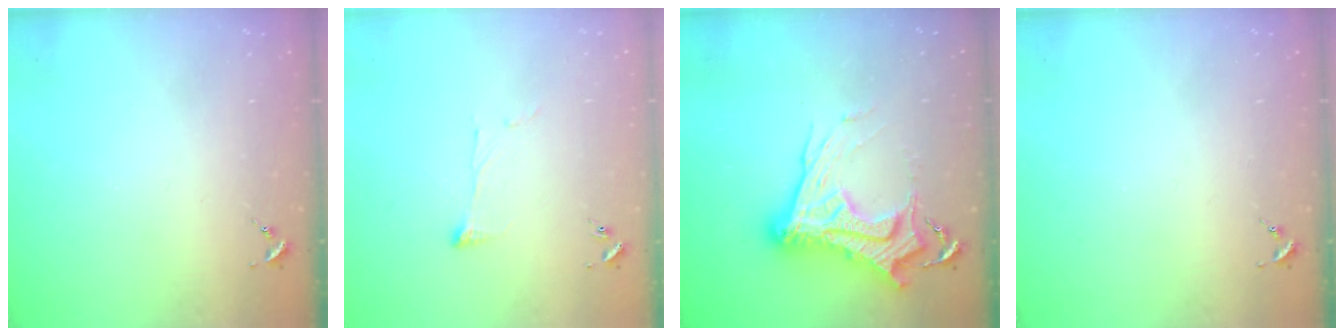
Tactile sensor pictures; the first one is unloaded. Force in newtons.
{"total": 6.4, "press": 6.4, "slide": 0.6}
{"total": 19.9, "press": 19.8, "slide": 1.9}
{"total": 0.0}